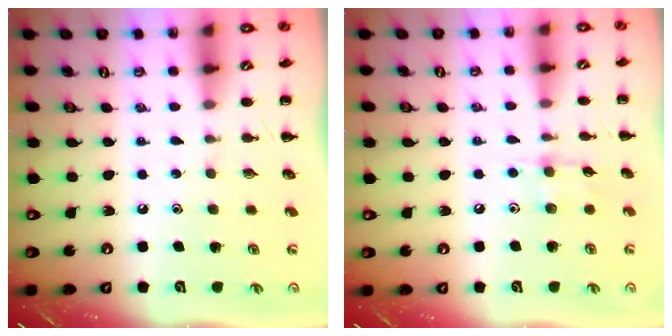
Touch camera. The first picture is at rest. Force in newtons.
{"total": 4.8, "press": 4.6, "slide": 1.4}